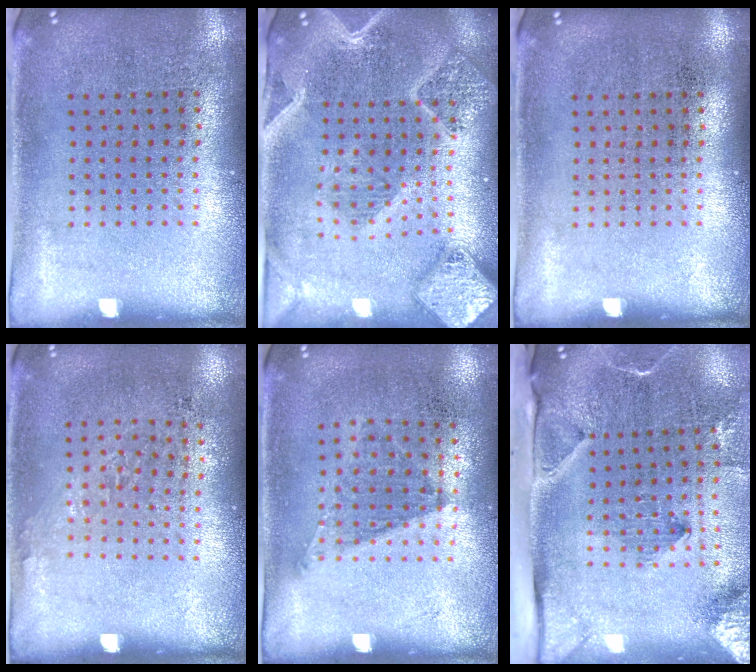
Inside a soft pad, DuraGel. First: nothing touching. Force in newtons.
{"total": 2.9, "press": 2.5, "slide": 1.5}
{"total": 0.0}
{"total": 0.9, "press": 0.7, "slide": 0.7}
{"total": 1.1, "press": 0.8, "slide": 0.8}
{"total": 3.3, "press": 2.3, "slide": 2.3}